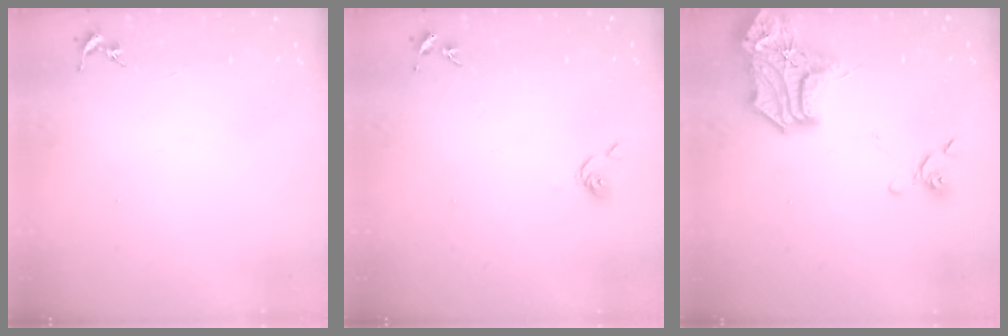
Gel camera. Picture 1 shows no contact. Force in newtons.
{"total": 6.3, "press": 6.3, "slide": 0.5}
{"total": 19.5, "press": 19.4, "slide": 2.1}